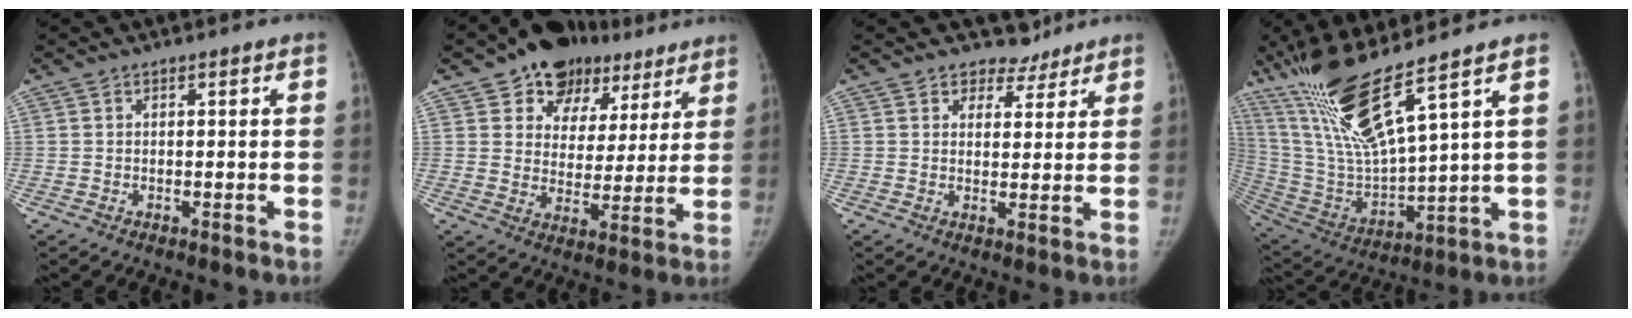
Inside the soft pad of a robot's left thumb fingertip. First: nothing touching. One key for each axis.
{"total": 15.2, "fx": 9.9, "fy": 10.8, "fz": 4.3, "tx": -0.011, "ty": -0.034, "tz": 0.137}
{"total": 4.5, "fx": 3.9, "fy": 2.3, "fz": -0.2, "tx": 0.030, "ty": -0.027, "tz": 0.055}
{"total": 17.6, "fx": 11.3, "fy": 1.5, "fz": 13.5, "tx": -0.272, "ty": -0.061, "tz": 0.228}